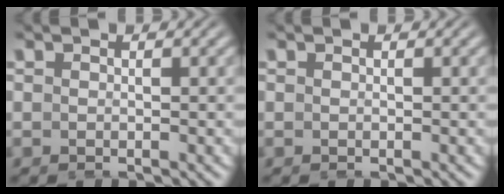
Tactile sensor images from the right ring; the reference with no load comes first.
{"total": 0.0}